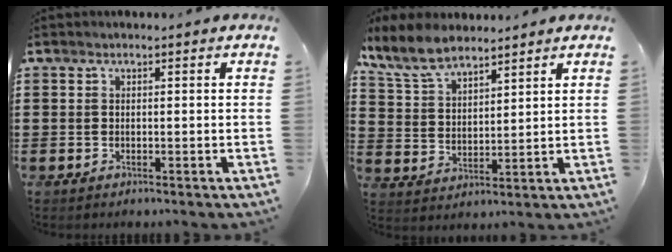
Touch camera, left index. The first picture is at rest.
{"total": 7.9, "force": [6.7, 2.4, 3.4], "torque": [-0.092, -0.009, 0.126]}